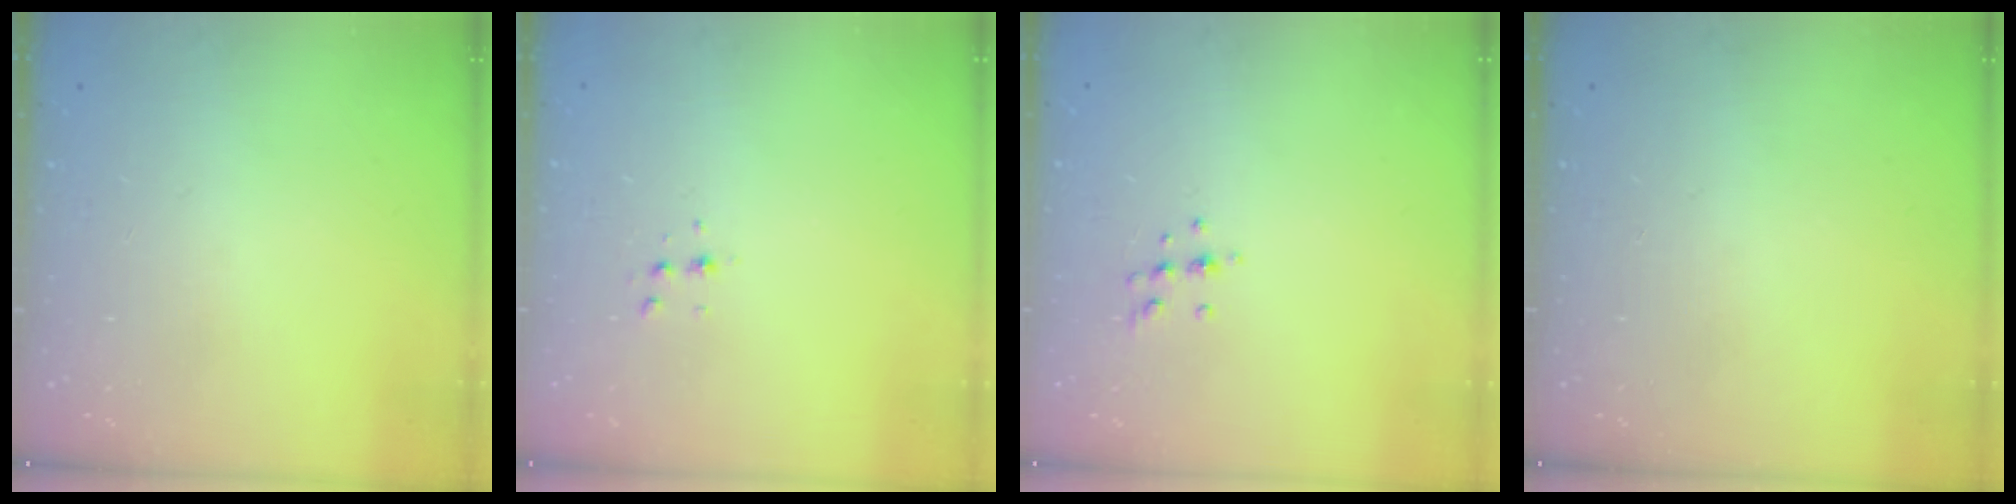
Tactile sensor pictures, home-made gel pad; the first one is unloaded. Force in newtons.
{"total": 3.8, "press": 3.7, "slide": 1.1}
{"total": 5.1, "press": 4.9, "slide": 1.1}
{"total": 0.0}